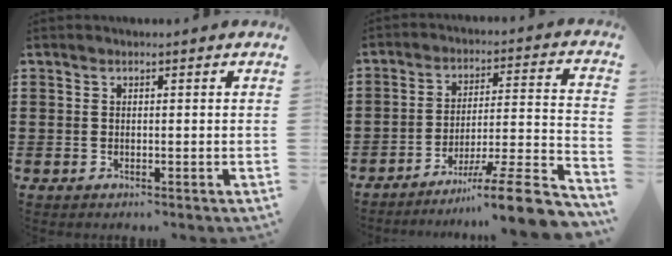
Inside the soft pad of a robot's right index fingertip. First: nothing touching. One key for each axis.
{"total": 10.5, "fx": -8.1, "fy": 0.8, "fz": 6.7, "tx": -0.094, "ty": 0.015, "tz": -0.151}